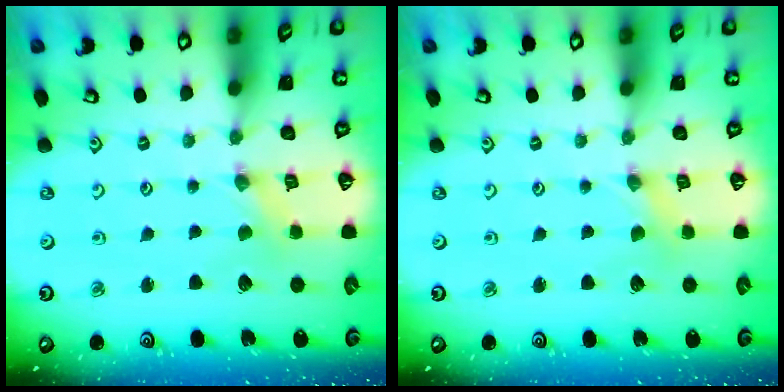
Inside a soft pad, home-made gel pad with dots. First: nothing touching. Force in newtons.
{"total": 0.0}